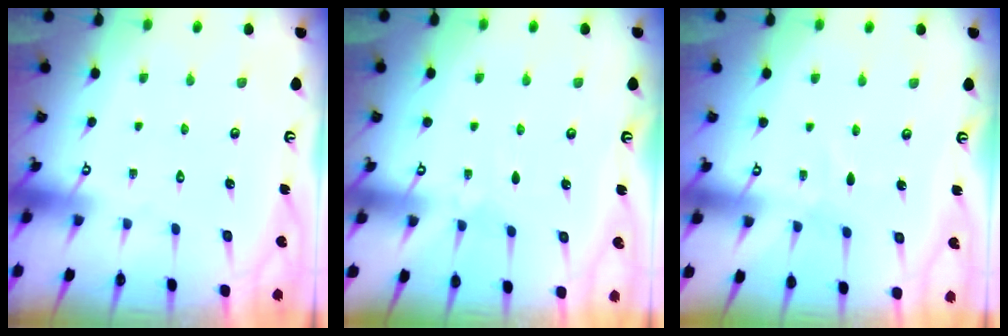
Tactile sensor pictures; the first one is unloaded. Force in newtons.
{"total": 3.0, "press": 2.9, "slide": 0.5}
{"total": 2.3, "press": 2.3, "slide": 0.3}